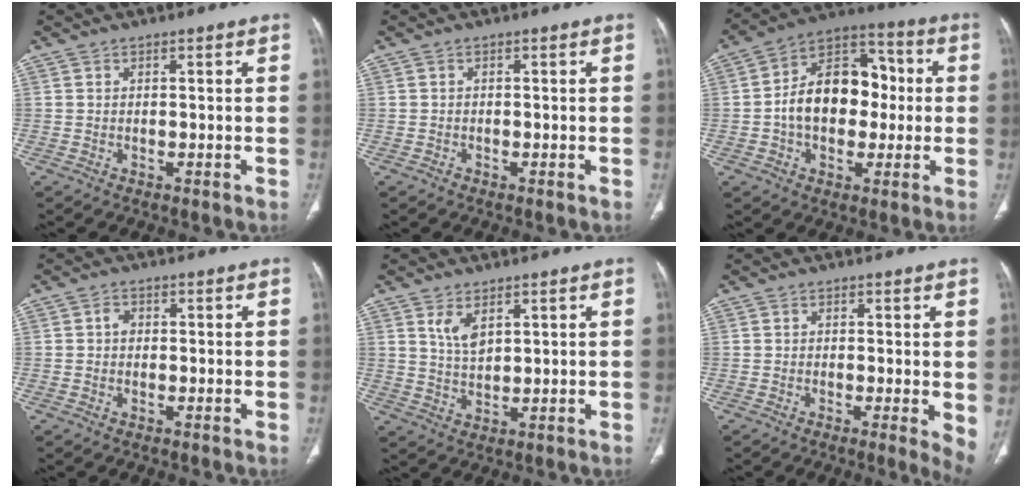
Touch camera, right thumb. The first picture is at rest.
{"total": 0.5, "force": [-0.3, 0.4, 0.1], "torque": [-0.002, 0.001, -0.008]}
{"total": 16.7, "force": [-0.3, 11.5, 12.1], "torque": [-0.156, 0.040, -0.011]}
{"total": 1.7, "force": [0.1, 1.4, 1.0], "torque": [-0.011, 0.004, -0.003]}
{"total": 4.4, "force": [2.3, 2.2, 3.1], "torque": [-0.055, -0.014, 0.051]}
{"total": 4.3, "force": [-0.1, 1.1, 4.1], "torque": [-0.051, -0.010, -0.006]}